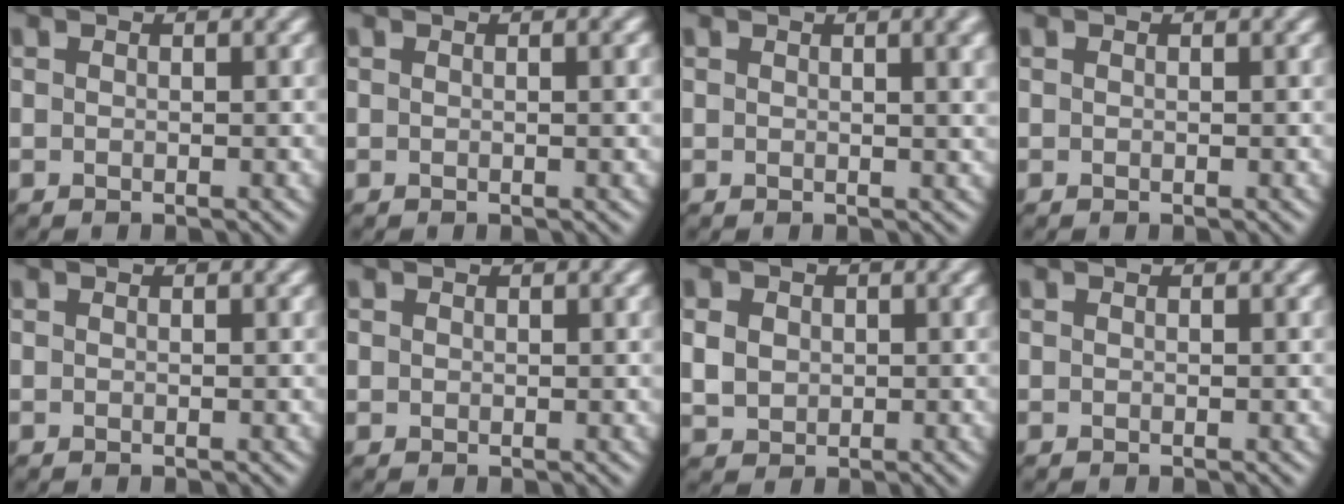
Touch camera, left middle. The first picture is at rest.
{"total": 1.5, "force": [0.3, 0.4, 1.4], "torque": [-0.014, 0.004, 0.002]}
{"total": 4.3, "force": [1.7, 1.7, 3.6], "torque": [-0.030, 0.009, 0.023]}
{"total": 0.0}
{"total": 0.0}
{"total": 1.0, "force": [0.6, 0.7, 0.3], "torque": [-0.005, 0.001, 0.011]}
{"total": 2.5, "force": [0.4, 2.2, 1.2], "torque": [-0.028, -0.002, 0.009]}
{"total": 0.0}